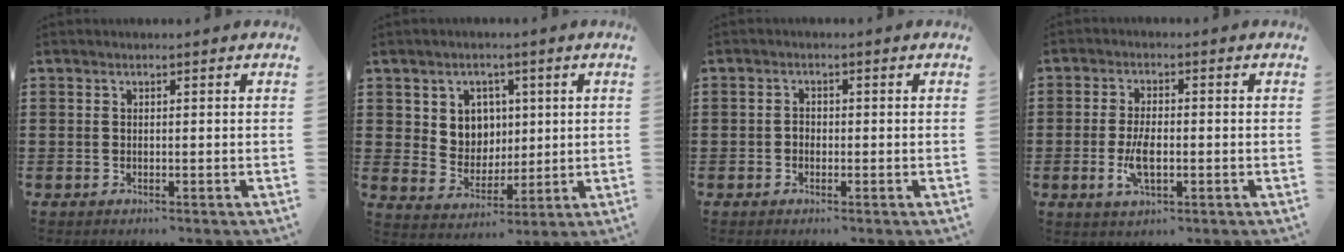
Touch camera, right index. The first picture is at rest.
{"total": 5.6, "force": [2.1, 5.0, 1.4], "torque": [-0.046, 0.007, 0.037]}
{"total": 0.9, "force": [-0.3, 0.8, 0.4], "torque": [-0.011, 0.000, -0.006]}
{"total": 4.8, "force": [-1.0, 2.1, 4.2], "torque": [-0.094, -0.001, -0.022]}